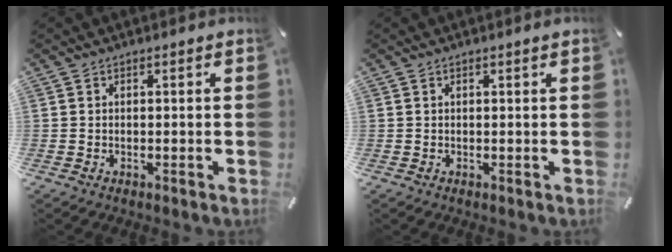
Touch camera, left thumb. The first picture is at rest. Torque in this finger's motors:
{"motor_torque": [-0.01, -0.08, -0.06, -0.05, -0.06]}